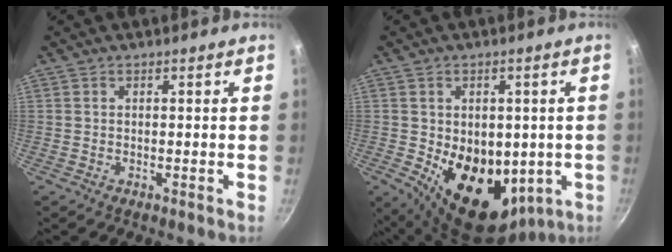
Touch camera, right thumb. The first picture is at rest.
{"total": 16.3, "force": [-2.0, 11.3, 11.6], "torque": [-0.133, -0.021, -0.005]}